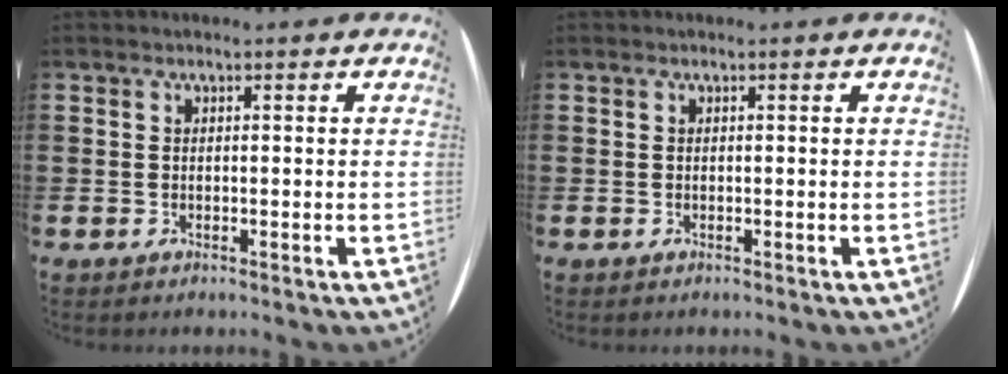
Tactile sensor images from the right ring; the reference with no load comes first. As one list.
[{"total": 0.0}]